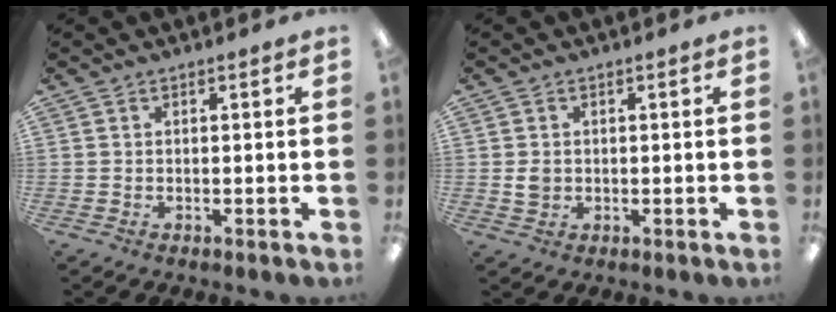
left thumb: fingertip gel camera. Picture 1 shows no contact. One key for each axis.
{"total": 2.4, "fx": 0.2, "fy": 2.1, "fz": 1.3, "tx": -0.017, "ty": 0.001, "tz": 0.001}